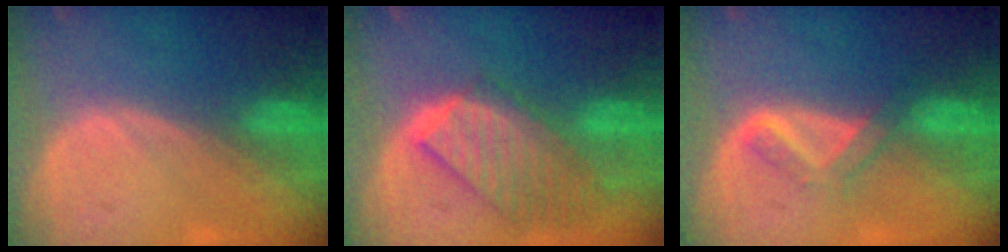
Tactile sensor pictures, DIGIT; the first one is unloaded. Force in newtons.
{"total": 9.9, "press": 8.6, "slide": 4.8}
{"total": 3.7, "press": 3.7, "slide": 0.6}